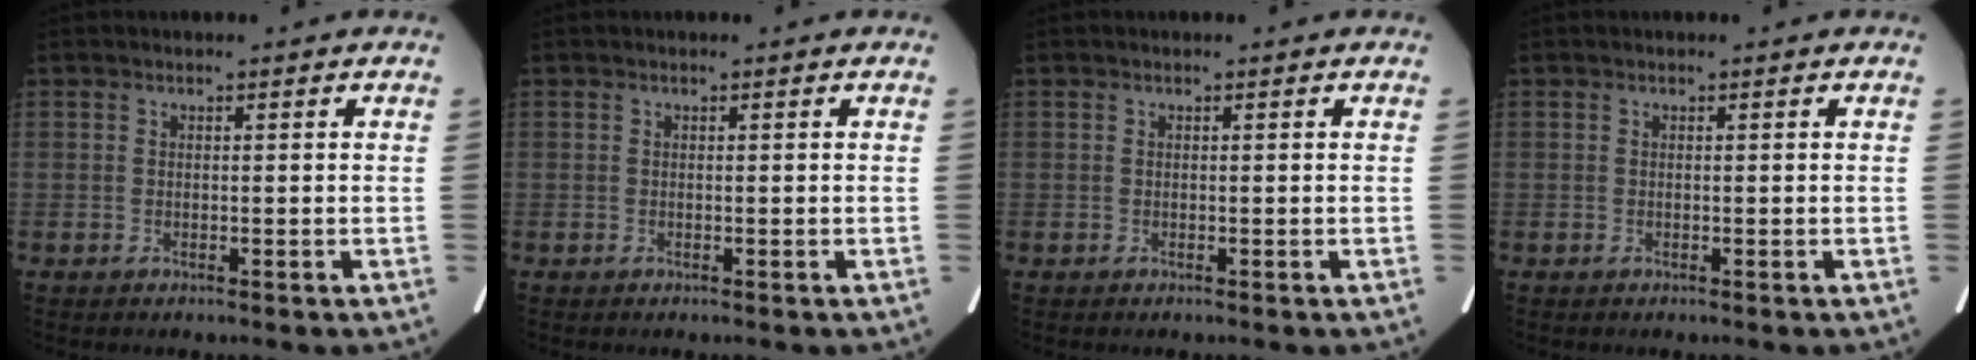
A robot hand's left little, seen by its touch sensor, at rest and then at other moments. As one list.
[{"total": 0.0}, {"total": 0.0}, {"total": 0.0}]